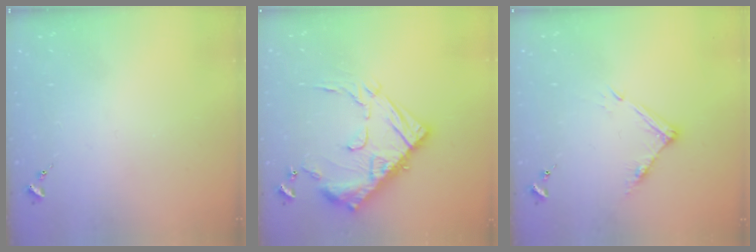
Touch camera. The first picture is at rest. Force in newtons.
{"total": 20.3, "press": 20.3, "slide": 1.1}
{"total": 8.0, "press": 8.0, "slide": 0.4}